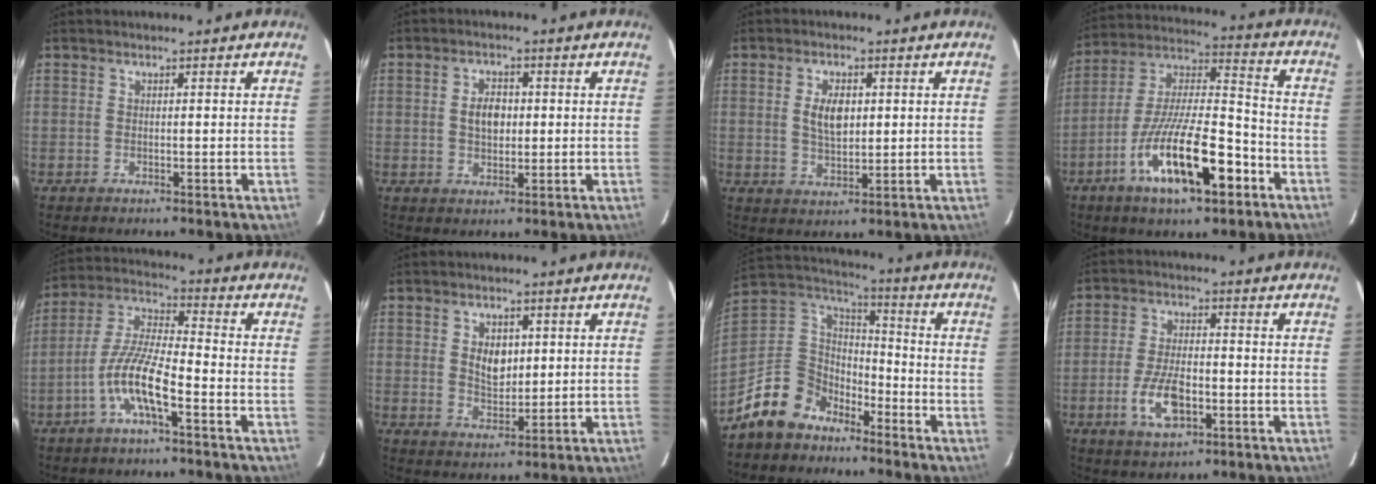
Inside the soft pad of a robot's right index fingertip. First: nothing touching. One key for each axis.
{"total": 4.5, "fx": 0.3, "fy": 3.0, "fz": 3.3, "tx": -0.057, "ty": 0.008, "tz": 0.008}
{"total": 5.6, "fx": 1.0, "fy": 3.0, "fz": 4.6, "tx": -0.083, "ty": 0.003, "tz": 0.023}
{"total": 19.1, "fx": -9.0, "fy": 5.7, "fz": 15.8, "tx": -0.290, "ty": -0.010, "tz": -0.156}
{"total": 10.0, "fx": -4.8, "fy": 1.7, "fz": 8.6, "tx": -0.187, "ty": 0.005, "tz": -0.095}
{"total": 5.3, "fx": 1.2, "fy": 3.5, "fz": 3.8, "tx": -0.062, "ty": 0.001, "tz": 0.025}
{"total": 13.6, "fx": -9.5, "fy": 8.7, "fz": 4.4, "tx": -0.124, "ty": 0.031, "tz": -0.166}
{"total": 8.9, "fx": -3.3, "fy": 4.2, "fz": 7.2, "tx": -0.152, "ty": -0.004, "tz": -0.057}